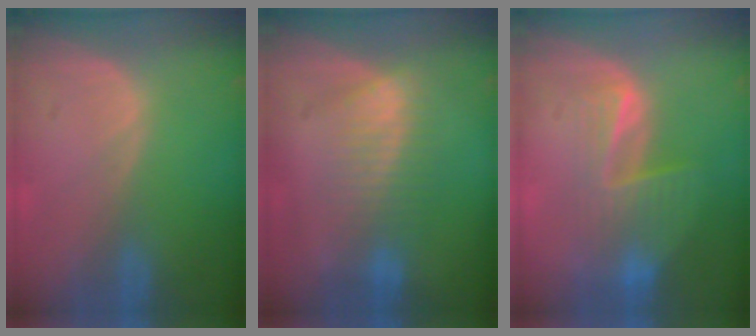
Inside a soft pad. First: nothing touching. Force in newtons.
{"total": 6.7, "press": 6.3, "slide": 2.1}
{"total": 7.4, "press": 6.7, "slide": 3.1}